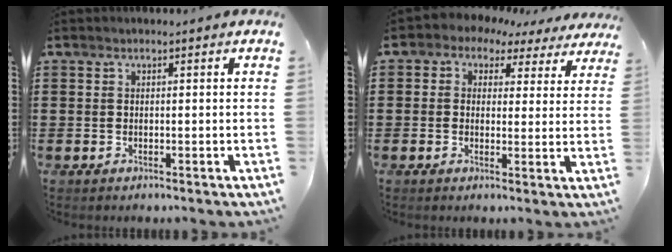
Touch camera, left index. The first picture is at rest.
{"total": 2.5, "force": [1.6, 1.9, 0.5], "torque": [-0.019, -0.013, 0.020]}